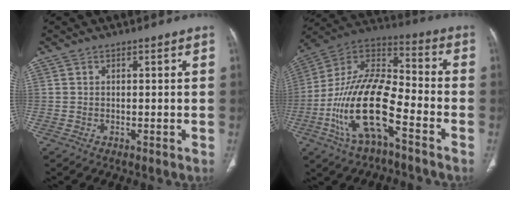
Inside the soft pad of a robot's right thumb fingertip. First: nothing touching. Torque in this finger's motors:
{"motor_torque": [2.74, 2.27, 2.14, -0.63, 0.60]}